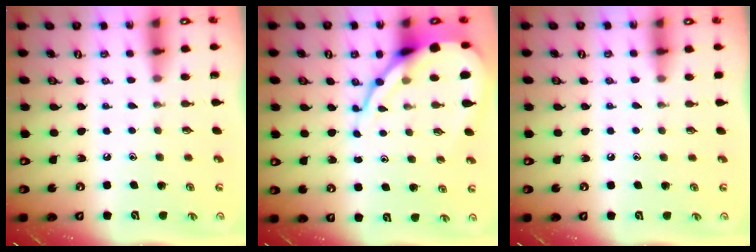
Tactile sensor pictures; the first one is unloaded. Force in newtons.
{"total": 12.8, "press": 12.7, "slide": 1.4}
{"total": 3.4, "press": 3.4, "slide": 0.5}